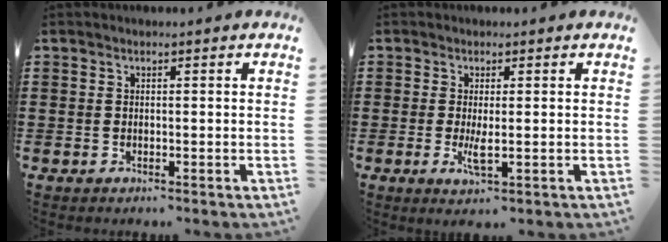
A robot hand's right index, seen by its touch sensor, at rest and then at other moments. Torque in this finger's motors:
{"motor_torque": [1.00, 0.42, 0.43, 0.08]}